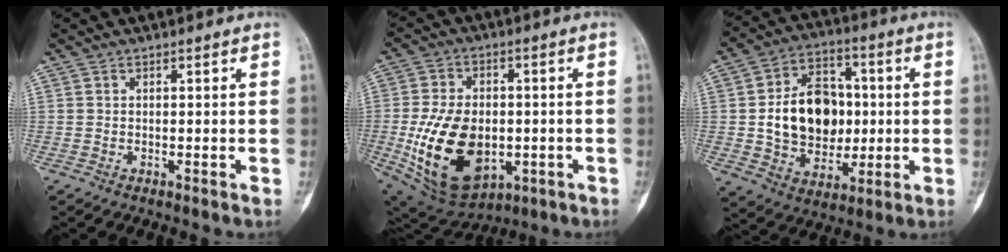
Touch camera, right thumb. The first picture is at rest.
{"total": 19.5, "force": [-3.5, 12.6, 14.5], "torque": [-0.239, -0.004, -0.032]}
{"total": 17.2, "force": [0.6, 12.6, 11.7], "torque": [-0.150, 0.014, 0.016]}